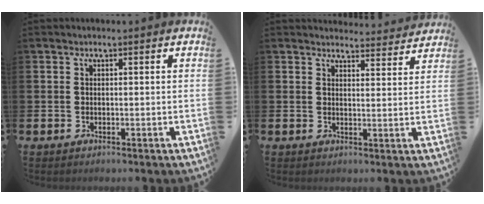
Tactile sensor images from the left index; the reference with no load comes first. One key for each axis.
{"total": 3.7, "fx": 3.7, "fy": 0.6, "fz": 0.0, "tx": 0.004, "ty": -0.028, "tz": 0.065}